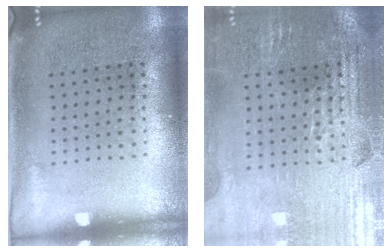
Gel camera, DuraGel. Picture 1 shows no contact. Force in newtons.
{"total": 2.9, "press": 2.8, "slide": 0.4}